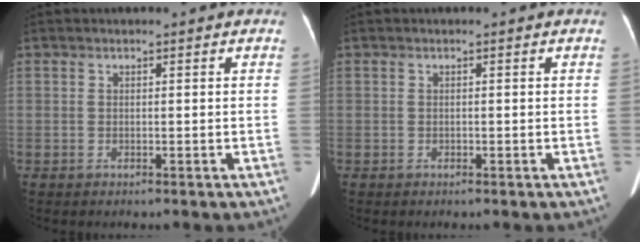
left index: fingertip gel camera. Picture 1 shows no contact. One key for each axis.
{"total": 0.0}